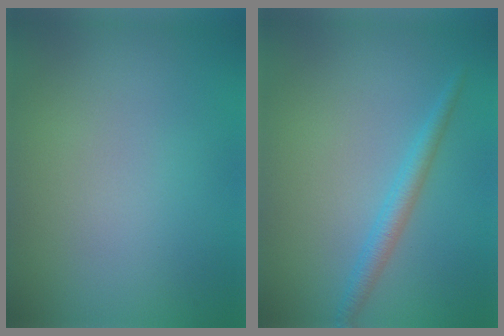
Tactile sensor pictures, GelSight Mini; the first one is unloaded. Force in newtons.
{"total": 2.0, "press": 2.0, "slide": 0.1}